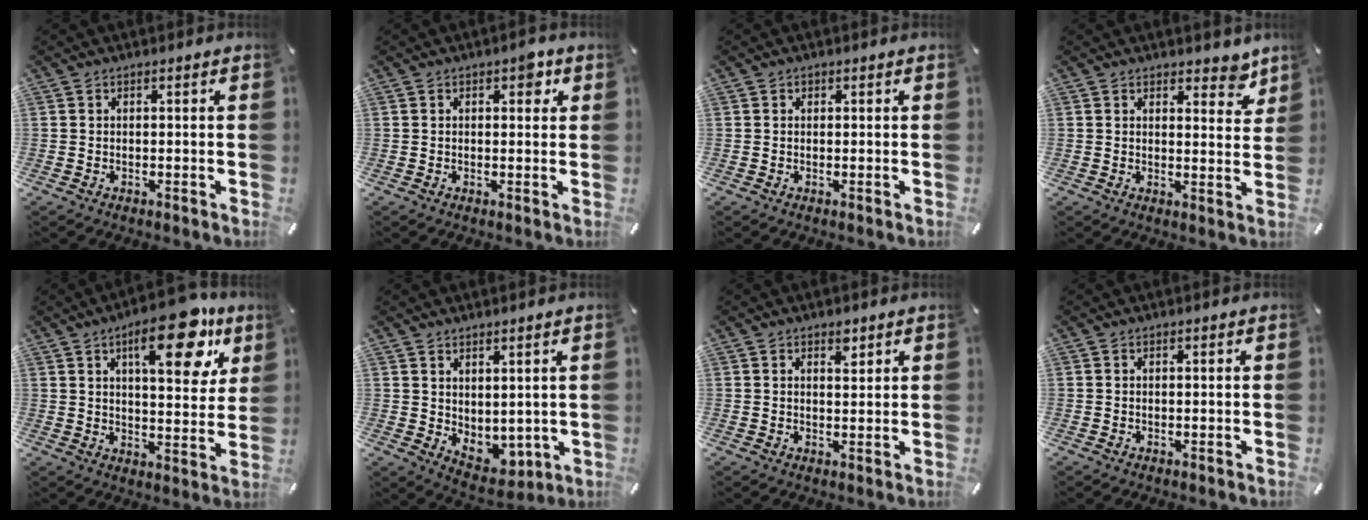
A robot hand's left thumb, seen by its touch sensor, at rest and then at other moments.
{"total": 3.4, "force": [1.2, 2.0, 2.5], "torque": [-0.022, -0.003, 0.011]}
{"total": 0.6, "force": [0.2, 0.5, 0.1], "torque": [-0.001, 0.005, 0.002]}
{"total": 5.6, "force": [4.2, 3.0, 2.1], "torque": [-0.005, -0.027, 0.068]}
{"total": 18.0, "force": [9.5, 7.2, 13.4], "torque": [-0.178, -0.042, 0.146]}
{"total": 4.0, "force": [2.2, 3.2, 1.1], "torque": [-0.004, -0.023, 0.044]}
{"total": 2.4, "force": [1.5, 1.3, 1.4], "torque": [-0.006, -0.010, 0.023]}
{"total": 0.0}